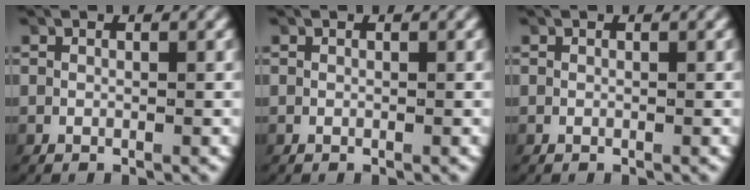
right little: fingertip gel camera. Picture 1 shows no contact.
{"total": 0.0}
{"total": 0.0}